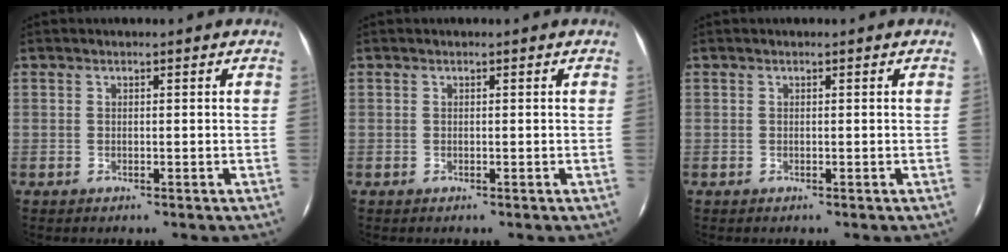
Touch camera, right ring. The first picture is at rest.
{"total": 0.0}
{"total": 0.0}